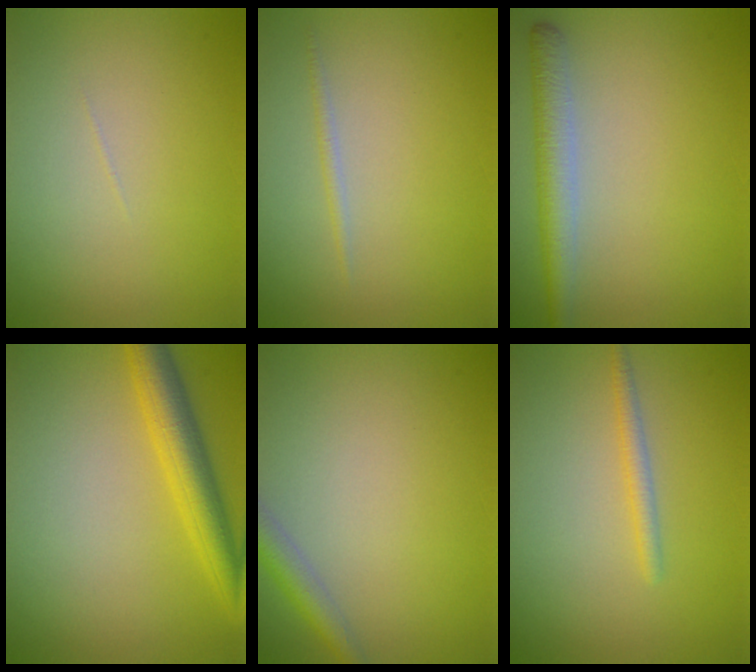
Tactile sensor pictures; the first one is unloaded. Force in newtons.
{"total": 0.7, "press": 0.7, "slide": 0.1}
{"total": 3.4, "press": 3.4, "slide": 0.1}
{"total": 4.7, "press": 4.7, "slide": 0.4}
{"total": 2.3, "press": 2.3, "slide": 0.1}
{"total": 1.4, "press": 1.4, "slide": 0.0}